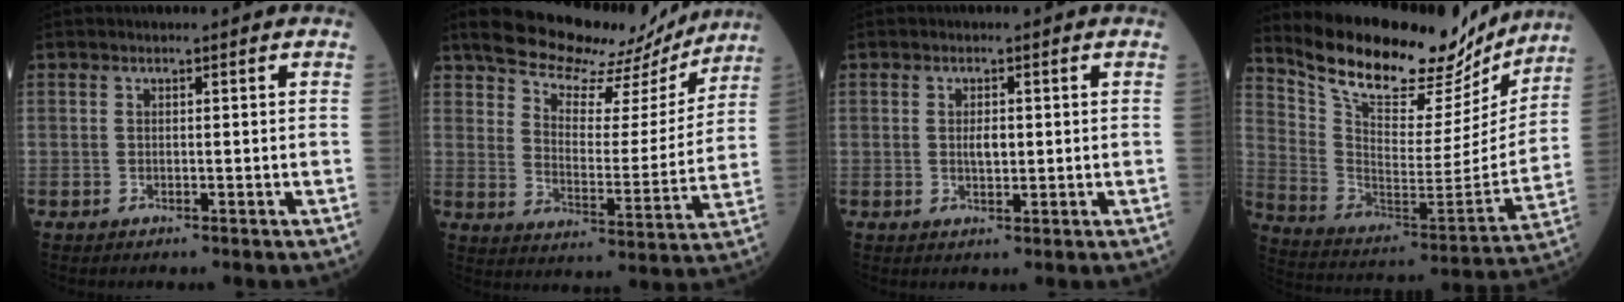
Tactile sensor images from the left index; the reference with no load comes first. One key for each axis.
{"total": 17.9, "fx": 16.0, "fy": 5.6, "fz": 5.9, "tx": -0.072, "ty": -0.005, "tz": 0.212}
{"total": 1.9, "fx": 0.1, "fy": 0.9, "fz": 1.6, "tx": -0.025, "ty": -0.001, "tz": 0.004}
{"total": 23.8, "fx": 20.9, "fy": 6.9, "fz": 9.2, "tx": -0.153, "ty": -0.026, "tz": 0.314}